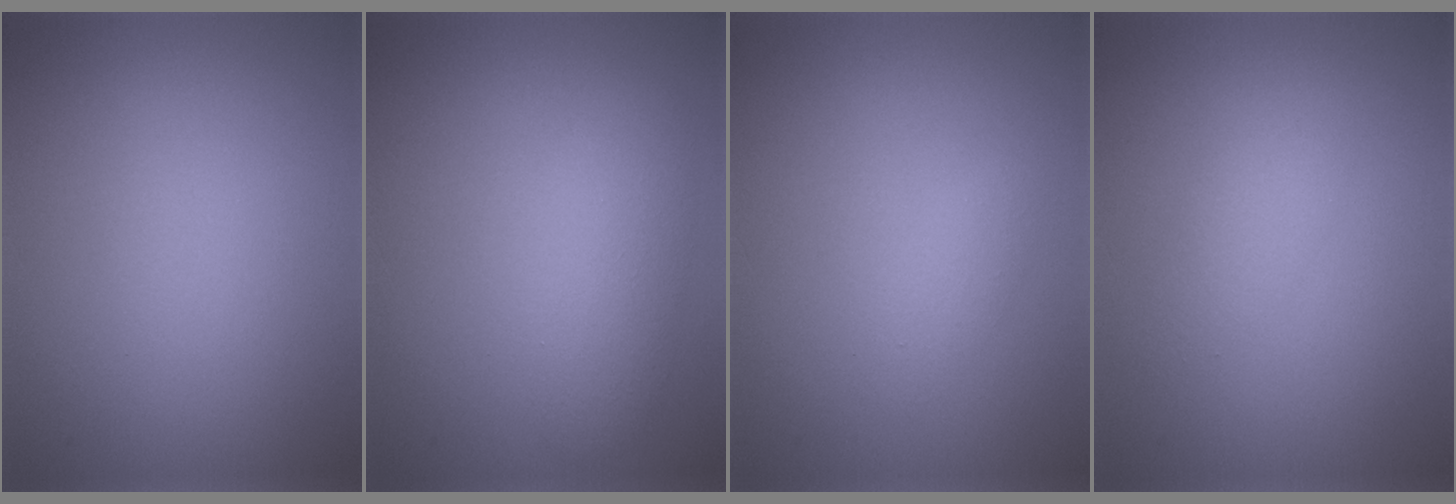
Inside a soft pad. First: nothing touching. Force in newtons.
{"total": 2.9, "press": 2.9, "slide": 0.2}
{"total": 1.1, "press": 1.1, "slide": 0.1}
{"total": 1.7, "press": 1.7, "slide": 0.0}